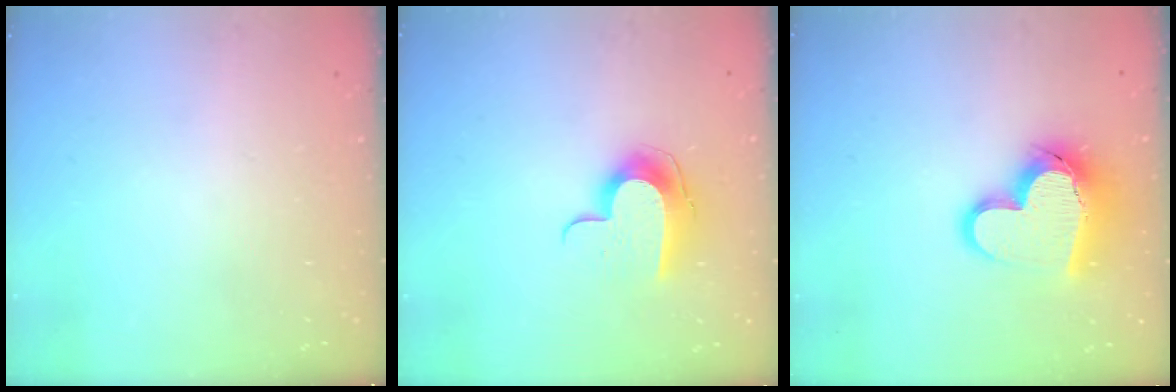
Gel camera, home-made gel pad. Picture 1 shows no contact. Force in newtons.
{"total": 10.2, "press": 10.2, "slide": 0.2}
{"total": 16.9, "press": 16.7, "slide": 2.4}